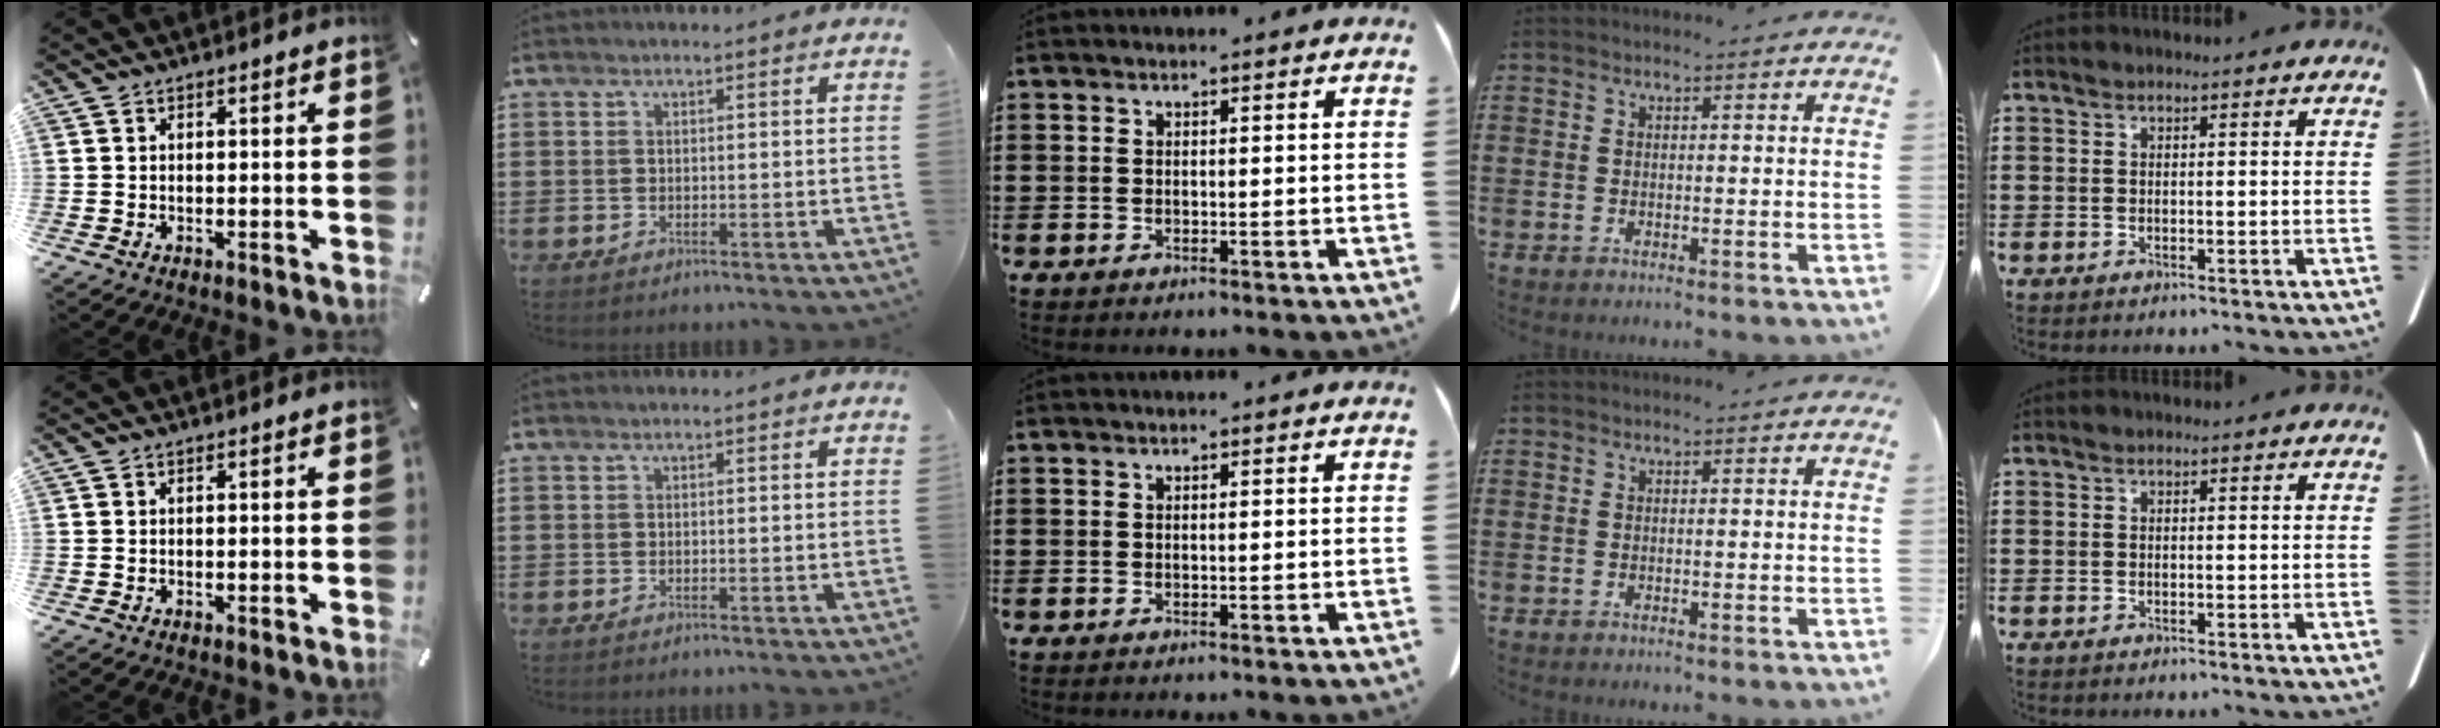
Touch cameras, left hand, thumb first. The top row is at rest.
{}